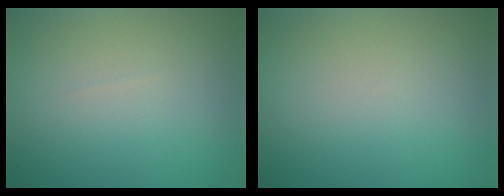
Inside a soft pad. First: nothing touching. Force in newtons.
{"total": 0.0}